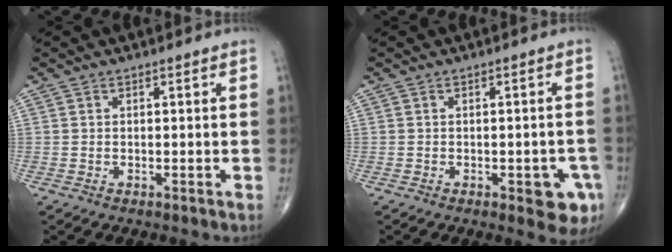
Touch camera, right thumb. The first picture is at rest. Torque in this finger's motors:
{"motor_torque": [0.35, 1.13, 0.01, -0.14, 0.17]}